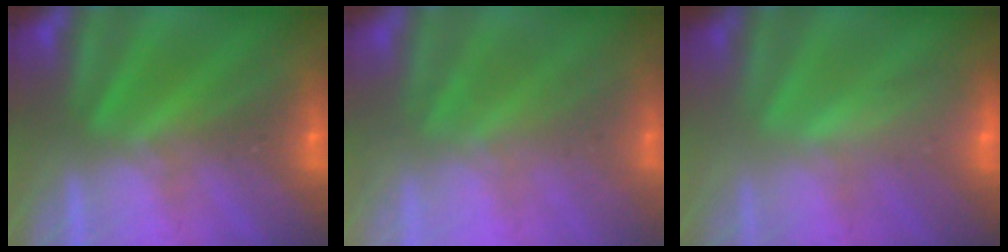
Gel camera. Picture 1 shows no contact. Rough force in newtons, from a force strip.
{"total": 2.0}
{"total": 2.3}